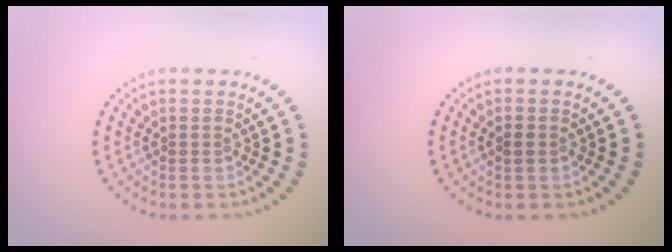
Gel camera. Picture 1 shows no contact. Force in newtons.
{"total": 0.8, "press": 0.8, "slide": 0.1}